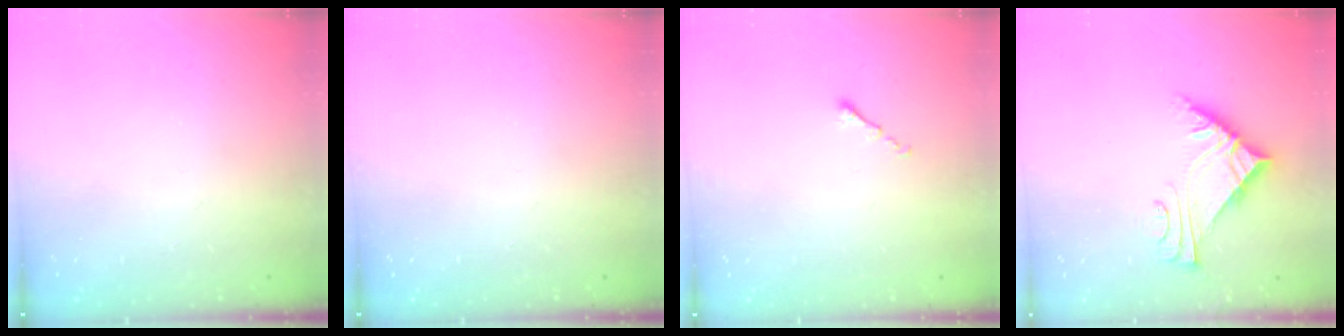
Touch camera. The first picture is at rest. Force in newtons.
{"total": 0.0}
{"total": 0.6, "press": 0.5, "slide": 0.2}
{"total": 6.5, "press": 6.5, "slide": 0.7}